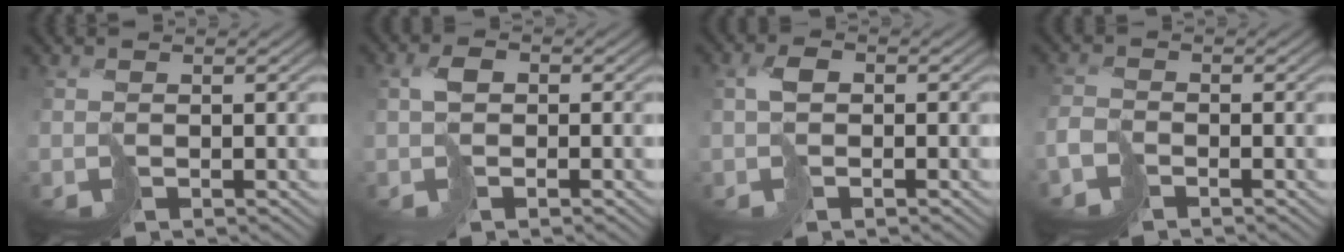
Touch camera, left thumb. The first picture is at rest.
{"total": 2.5, "force": [-0.3, 1.5, 2.0], "torque": [-0.038, 0.007, -0.011]}
{"total": 2.4, "force": [-0.2, 1.4, 1.9], "torque": [-0.036, 0.006, -0.008]}
{"total": 2.7, "force": [-2.0, 1.3, 1.2], "torque": [-0.027, -0.002, -0.055]}